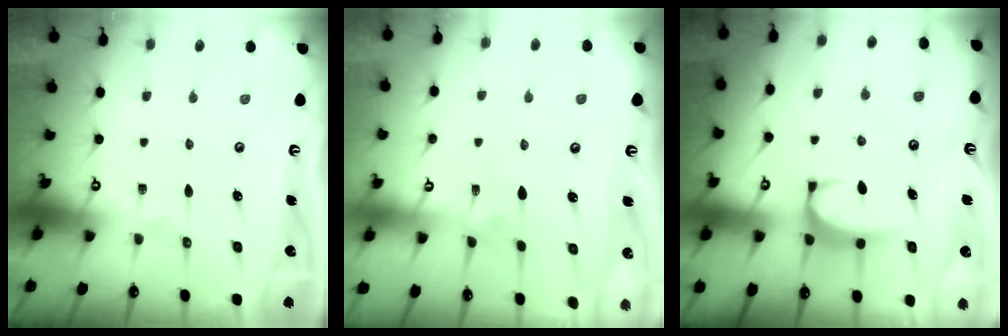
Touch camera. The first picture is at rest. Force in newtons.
{"total": 3.7, "press": 3.7, "slide": 0.2}
{"total": 1.8, "press": 1.7, "slide": 0.5}